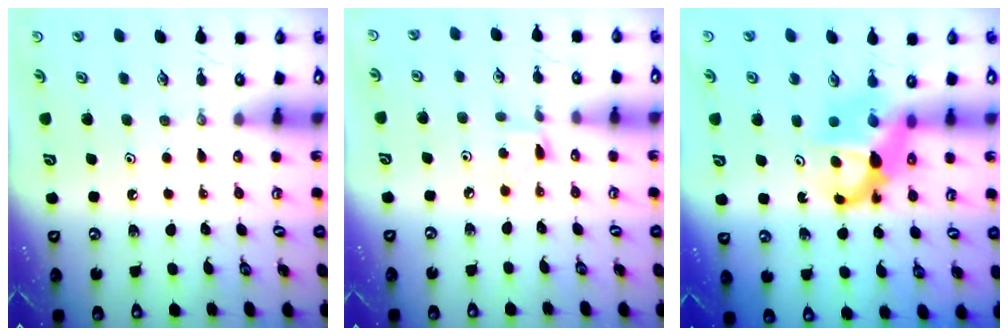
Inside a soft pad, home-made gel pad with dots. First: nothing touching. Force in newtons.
{"total": 3.0, "press": 2.9, "slide": 0.4}
{"total": 7.1, "press": 7.1, "slide": 0.5}